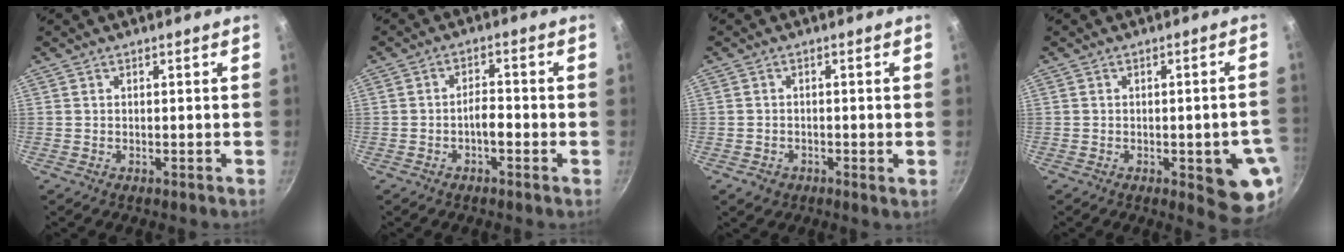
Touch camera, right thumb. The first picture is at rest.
{"total": 3.1, "force": [-1.5, 1.2, 2.5], "torque": [-0.035, 0.020, -0.027]}
{"total": 2.7, "force": [-1.0, 1.8, 1.7], "torque": [-0.032, 0.000, -0.019]}
{"total": 10.4, "force": [-2.7, 3.5, 9.4], "torque": [-0.080, 0.005, -0.029]}